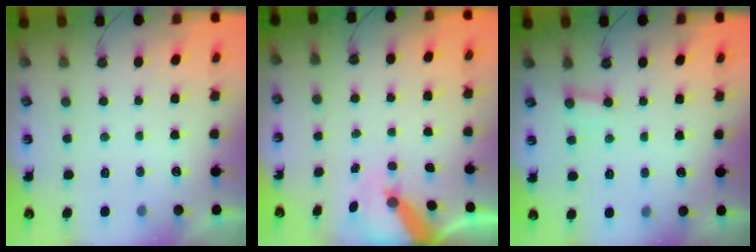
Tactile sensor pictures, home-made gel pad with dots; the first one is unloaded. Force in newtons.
{"total": 8.1, "press": 8.1, "slide": 0.8}
{"total": 2.5, "press": 2.5, "slide": 0.2}